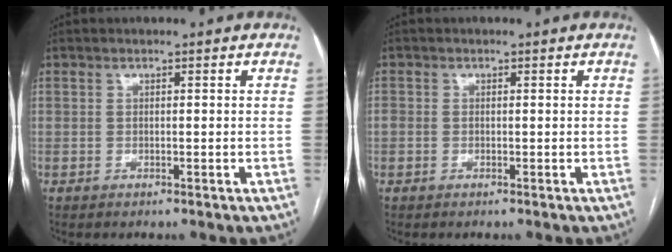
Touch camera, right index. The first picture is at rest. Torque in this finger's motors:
{"motor_torque": [0.06, 0.03, 0.13, 0.02]}